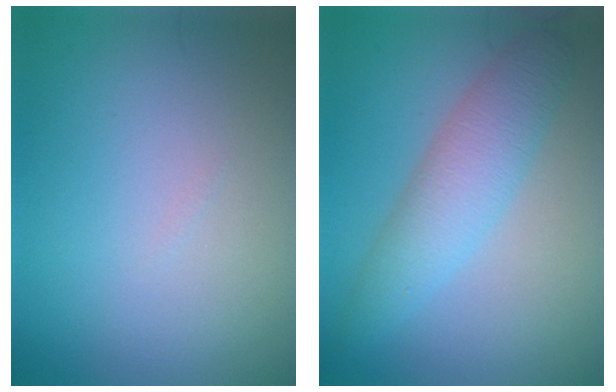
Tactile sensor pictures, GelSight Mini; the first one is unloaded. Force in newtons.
{"total": 4.3, "press": 4.3, "slide": 0.1}